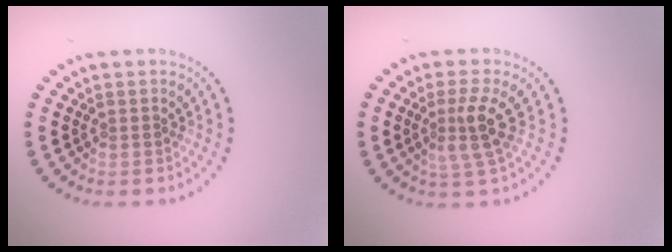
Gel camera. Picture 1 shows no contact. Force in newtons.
{"total": 2.9, "press": 2.4, "slide": 1.6}